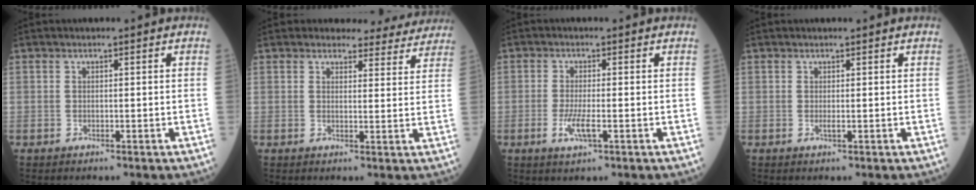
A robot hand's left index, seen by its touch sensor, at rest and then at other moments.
{"total": 8.9, "force": [8.5, 2.6, 0.8], "torque": [0.020, -0.005, 0.078]}
{"total": 3.1, "force": [-0.9, 0.5, 3.0], "torque": [-0.065, -0.007, -0.016]}
{"total": 1.3, "force": [0.9, 0.1, 0.9], "torque": [-0.017, 0.008, 0.014]}